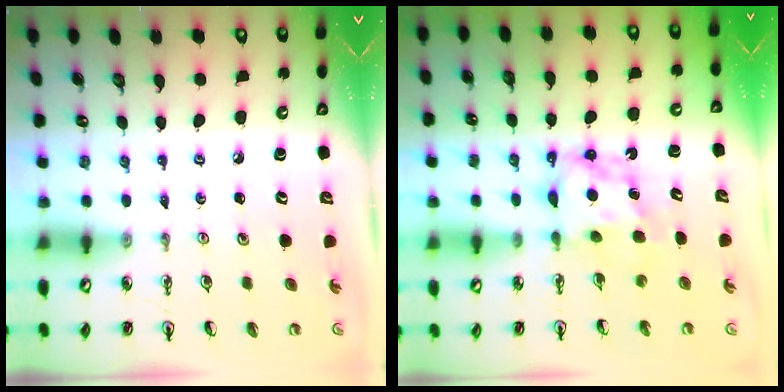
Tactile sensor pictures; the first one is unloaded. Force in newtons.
{"total": 6.6, "press": 6.6, "slide": 0.3}